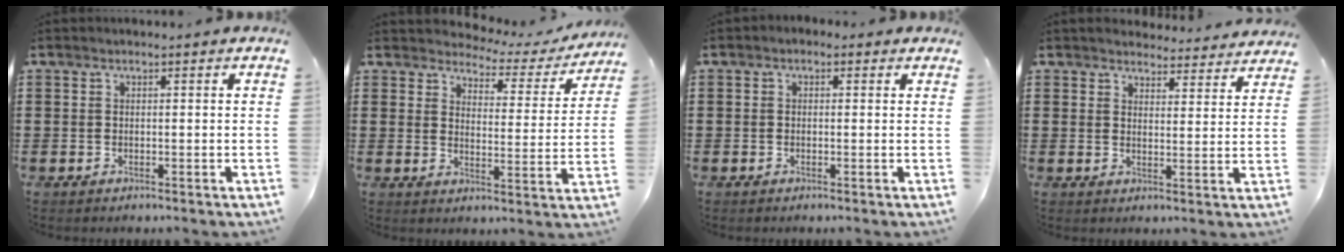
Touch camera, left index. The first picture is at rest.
{"total": 3.1, "force": [3.0, 0.8, 0.4], "torque": [-0.021, -0.025, 0.043]}
{"total": 0.9, "force": [-0.2, 0.8, 0.3], "torque": [-0.008, 0.005, -0.006]}
{"total": 3.9, "force": [3.8, 0.5, 0.0], "torque": [-0.006, -0.021, 0.068]}